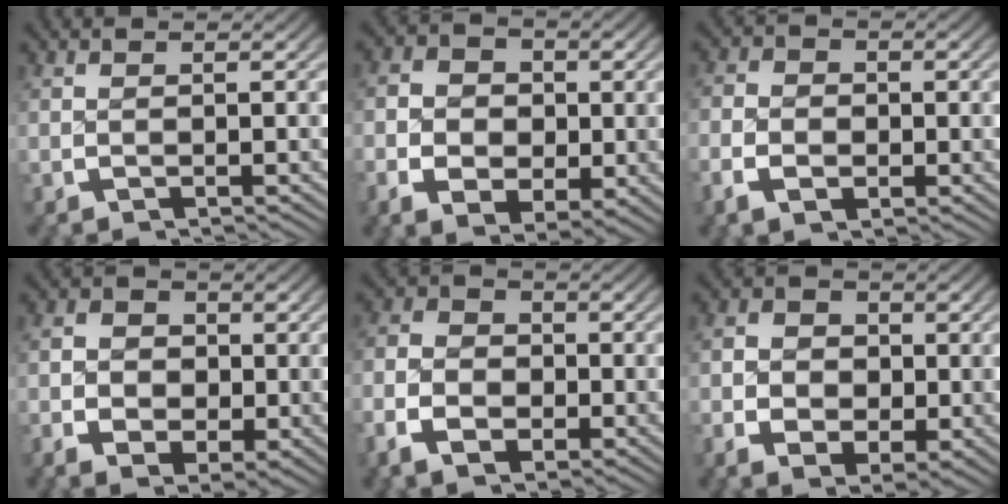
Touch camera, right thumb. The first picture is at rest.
{"total": 6.1, "force": [-0.5, 4.7, 3.9], "torque": [-0.071, -0.028, 0.000]}
{"total": 3.0, "force": [-0.9, 2.3, 1.8], "torque": [-0.027, -0.003, -0.019]}
{"total": 4.8, "force": [-0.3, 3.7, 3.0], "torque": [-0.050, -0.022, 0.000]}
{"total": 5.2, "force": [-1.1, 3.9, 3.4], "torque": [-0.059, -0.009, -0.019]}
{"total": 5.3, "force": [-0.5, 4.1, 3.4], "torque": [-0.061, -0.026, 0.001]}